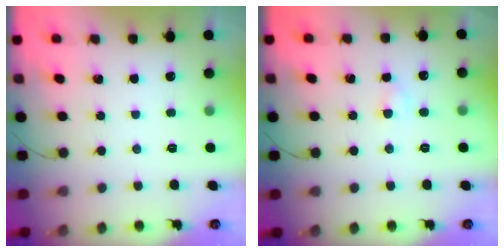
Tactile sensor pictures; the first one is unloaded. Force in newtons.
{"total": 2.9, "press": 2.7, "slide": 1.0}